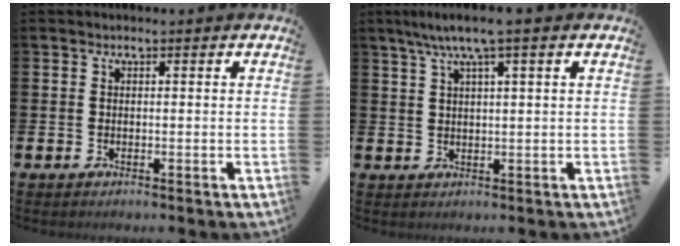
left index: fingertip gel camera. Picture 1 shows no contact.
{"total": 4.6, "force": [3.1, 0.3, 3.4], "torque": [-0.076, 0.000, 0.054]}